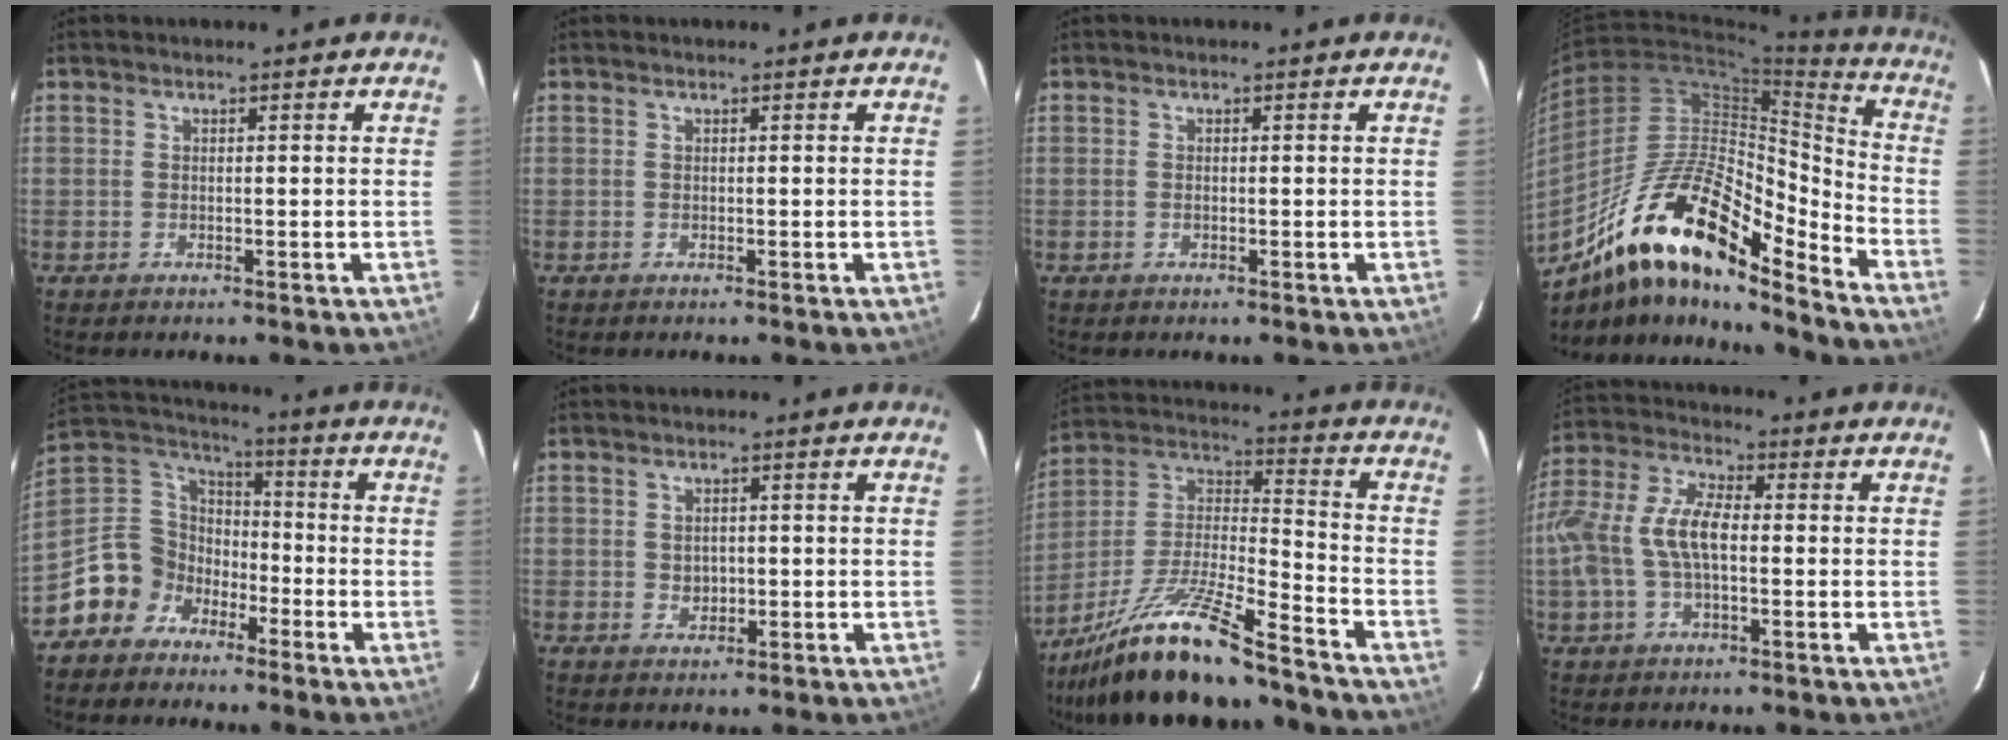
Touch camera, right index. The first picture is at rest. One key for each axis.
{"total": 0.0}
{"total": 0.5, "fx": -0.1, "fy": 0.3, "fz": 0.4, "tx": -0.010, "ty": 0.000, "tz": -0.003}
{"total": 21.0, "fx": -14.4, "fy": 6.2, "fz": 13.9, "tx": -0.241, "ty": -0.002, "tz": -0.264}
{"total": 11.0, "fx": -6.8, "fy": 8.4, "fz": 2.0, "tx": -0.067, "ty": 0.038, "tz": -0.139}
{"total": 2.4, "fx": -0.1, "fy": 2.1, "fz": 1.1, "tx": -0.015, "ty": 0.001, "tz": 0.004}
{"total": 18.5, "fx": -14.8, "fy": 2.0, "fz": 11.0, "tx": -0.221, "ty": -0.011, "tz": -0.269}
{"total": 11.9, "fx": -1.1, "fy": 5.8, "fz": 10.3, "tx": -0.222, "ty": 0.014, "tz": -0.021}